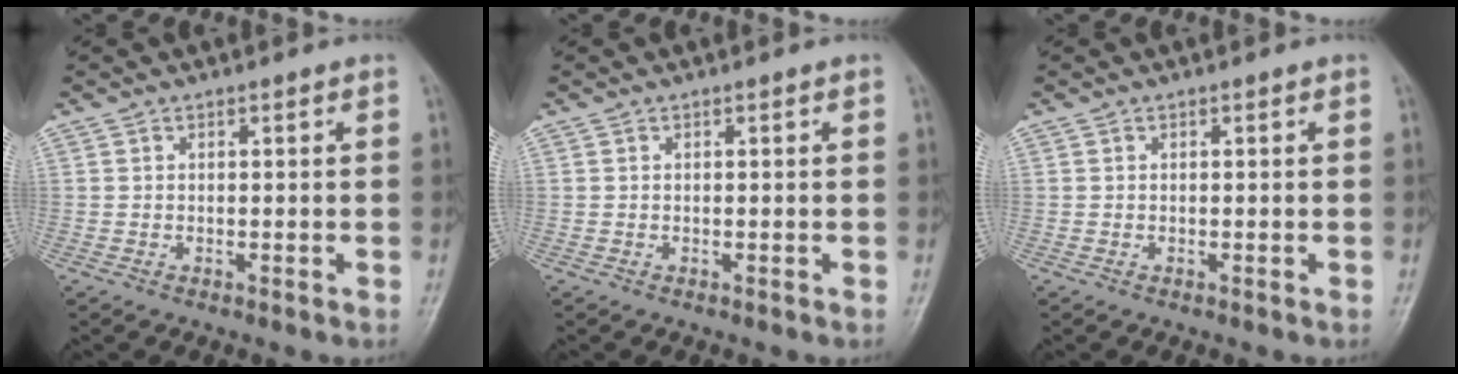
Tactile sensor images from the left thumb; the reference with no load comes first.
{"total": 0.0}
{"total": 0.0}